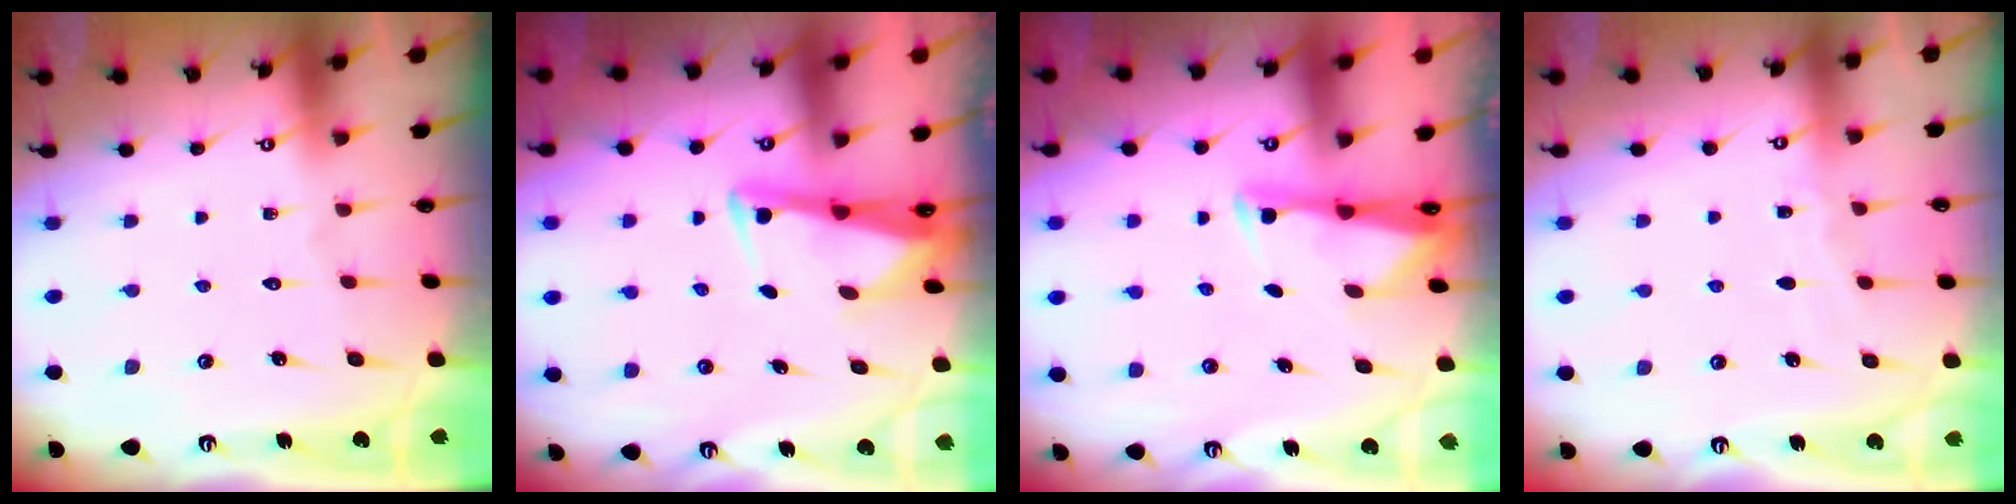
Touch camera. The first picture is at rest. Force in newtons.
{"total": 2.9, "press": 2.8, "slide": 0.7}
{"total": 2.7, "press": 2.7, "slide": 0.4}
{"total": 3.3, "press": 3.2, "slide": 0.5}